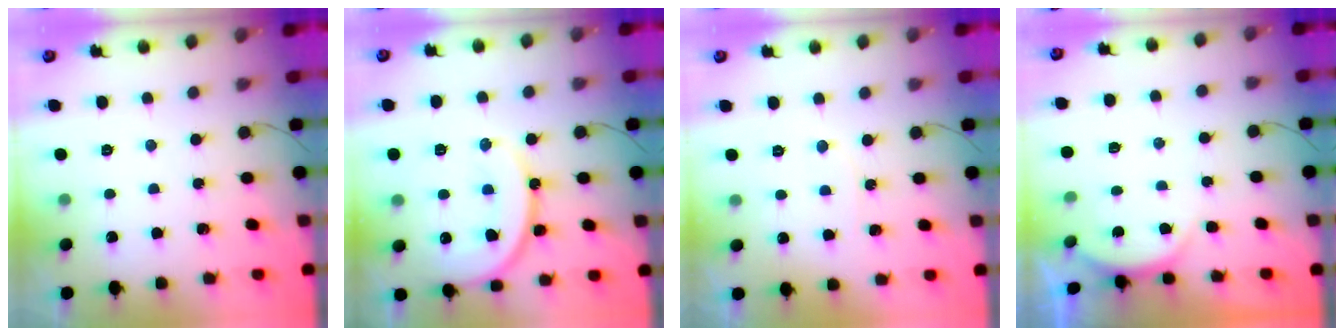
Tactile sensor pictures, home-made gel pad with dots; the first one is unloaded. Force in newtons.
{"total": 15.7, "press": 15.6, "slide": 2.0}
{"total": 3.4, "press": 3.4, "slide": 0.6}
{"total": 3.2, "press": 3.2, "slide": 0.7}